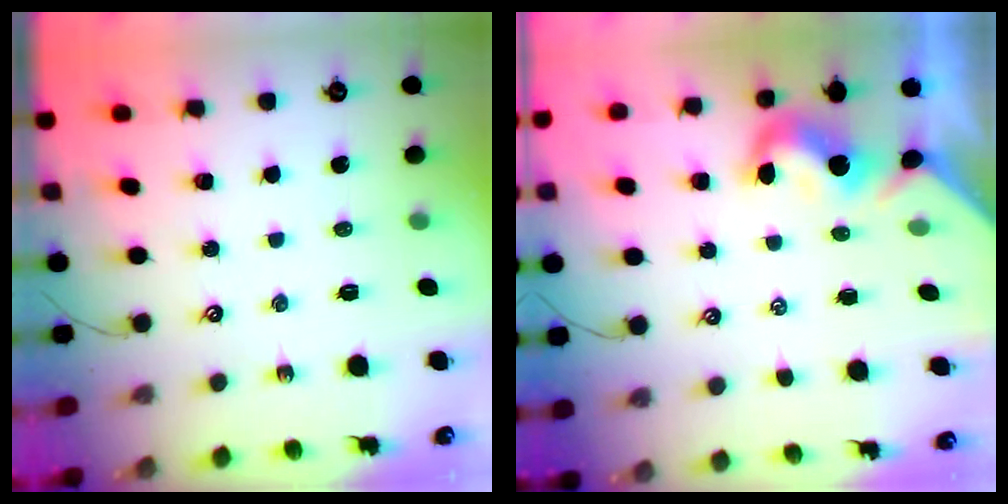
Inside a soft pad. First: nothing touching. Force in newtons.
{"total": 2.1, "press": 2.0, "slide": 0.5}